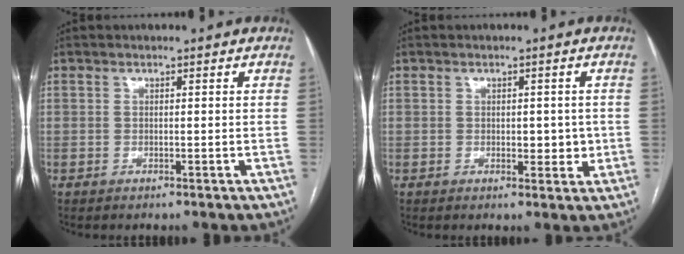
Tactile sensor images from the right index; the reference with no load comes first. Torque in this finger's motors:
{"motor_torque": [0.29, -0.01, 0.07, 0.03]}